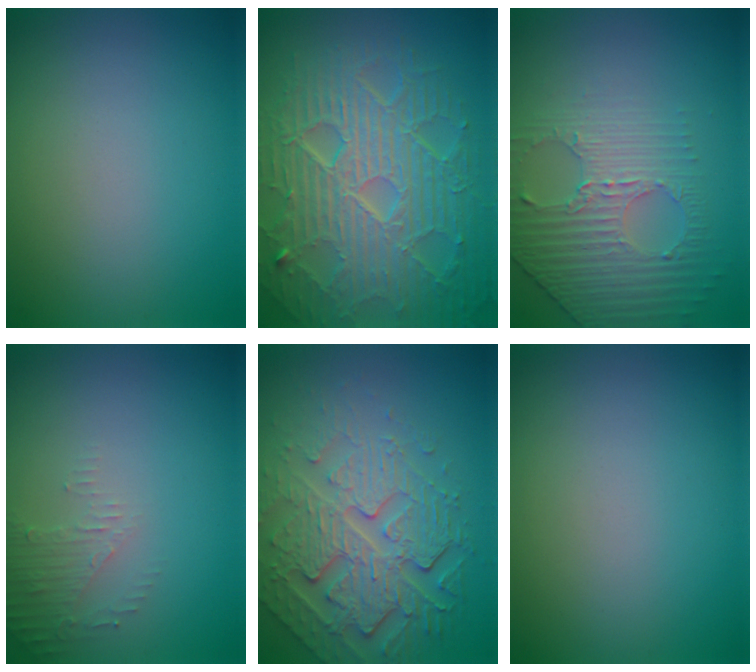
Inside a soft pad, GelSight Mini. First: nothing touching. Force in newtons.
{"total": 10.9, "press": 6.9, "slide": 8.5}
{"total": 4.1, "press": 3.3, "slide": 2.5}
{"total": 1.9, "press": 1.8, "slide": 0.4}
{"total": 7.1, "press": 5.2, "slide": 4.8}
{"total": 0.0}